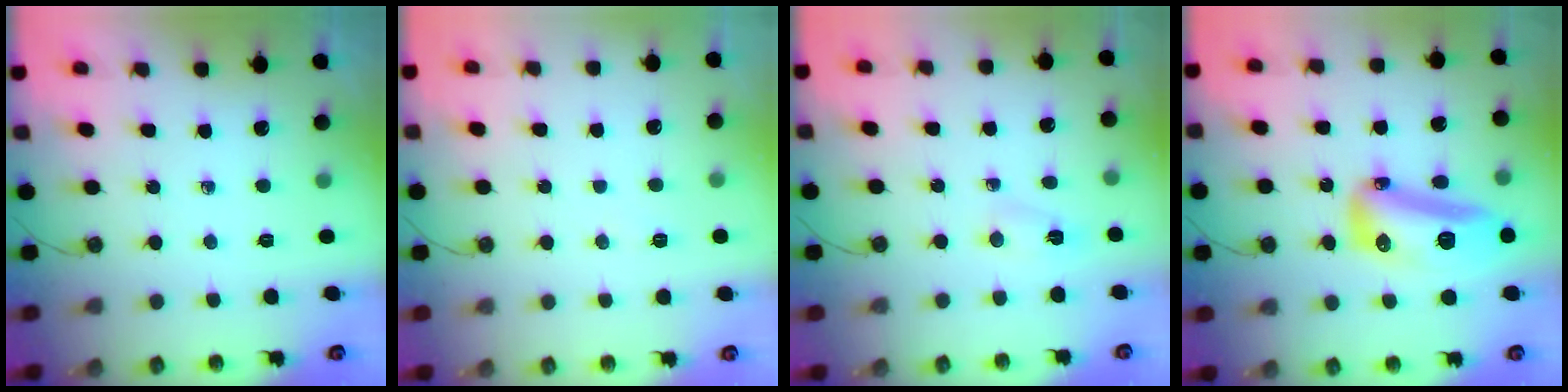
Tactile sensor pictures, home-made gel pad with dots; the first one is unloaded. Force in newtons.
{"total": 3.4, "press": 3.4, "slide": 0.5}
{"total": 2.1, "press": 2.0, "slide": 0.4}
{"total": 15.9, "press": 15.8, "slide": 1.6}